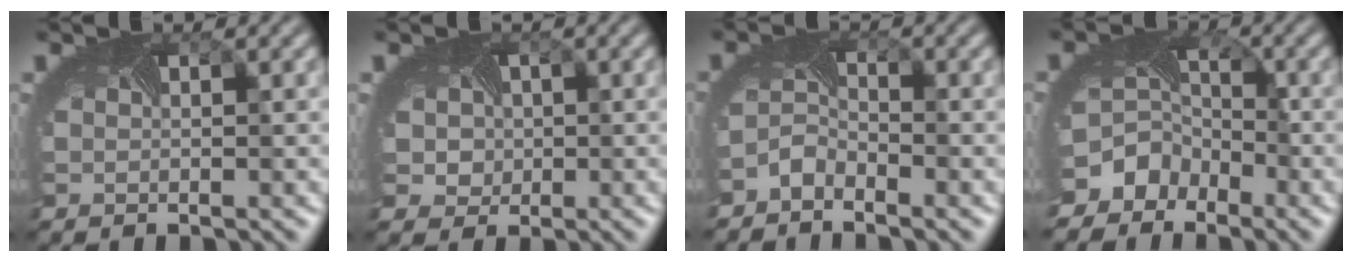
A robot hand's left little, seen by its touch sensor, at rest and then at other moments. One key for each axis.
{"total": 4.4, "fx": 0.8, "fy": 3.8, "fz": 2.1, "tx": -0.030, "ty": 0.015, "tz": -0.009}
{"total": 2.1, "fx": -2.0, "fy": 0.6, "fz": 0.3, "tx": -0.019, "ty": 0.000, "tz": -0.045}
{"total": 6.9, "fx": -4.4, "fy": 5.2, "fz": 1.2, "tx": -0.018, "ty": -0.011, "tz": -0.072}